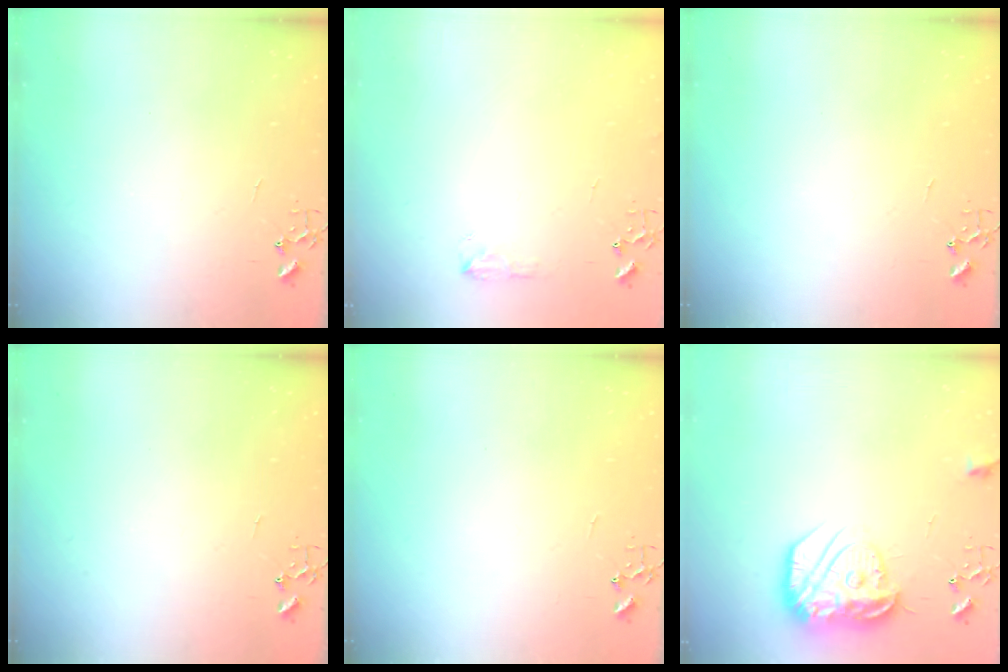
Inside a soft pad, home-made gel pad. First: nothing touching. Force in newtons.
{"total": 6.4, "press": 6.3, "slide": 0.9}
{"total": 0.0}
{"total": 0.0}
{"total": 0.0}
{"total": 17.6, "press": 17.6, "slide": 1.3}